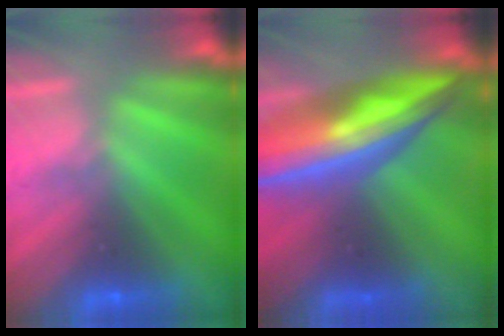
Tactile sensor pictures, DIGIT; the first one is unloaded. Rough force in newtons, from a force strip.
{"total": 6.9}